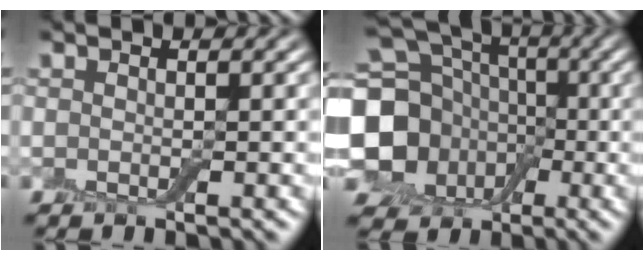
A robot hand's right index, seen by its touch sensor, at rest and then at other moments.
{"total": 15.0, "force": [-0.5, 13.3, 6.9], "torque": [-0.181, 0.001, -0.039]}